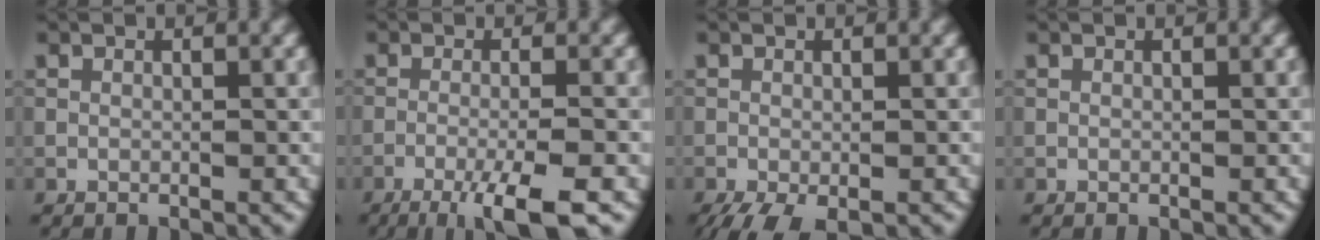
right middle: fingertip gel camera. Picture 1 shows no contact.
{"total": 5.9, "force": [-3.4, 1.0, 4.7], "torque": [-0.067, -0.001, -0.063]}
{"total": 3.4, "force": [-2.2, 1.1, 2.3], "torque": [-0.041, -0.011, -0.036]}
{"total": 0.0}